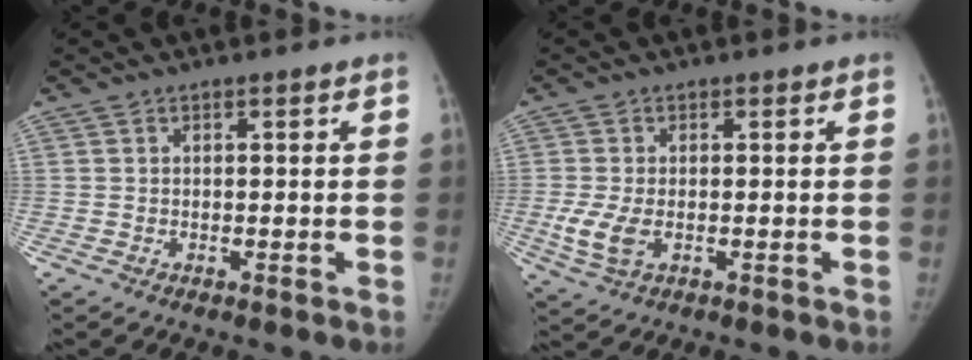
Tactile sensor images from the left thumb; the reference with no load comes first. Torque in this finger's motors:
{"motor_torque": [-0.08, 0.11, 0.37, -0.17, 0.04]}